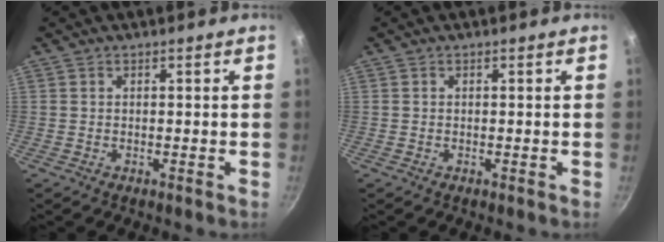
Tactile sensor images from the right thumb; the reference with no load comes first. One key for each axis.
{"total": 0.0}